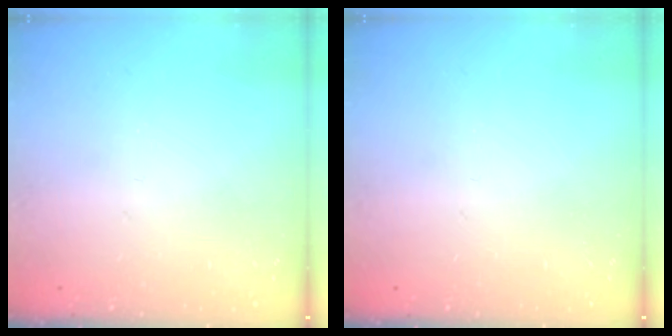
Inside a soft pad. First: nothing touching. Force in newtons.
{"total": 0.0}